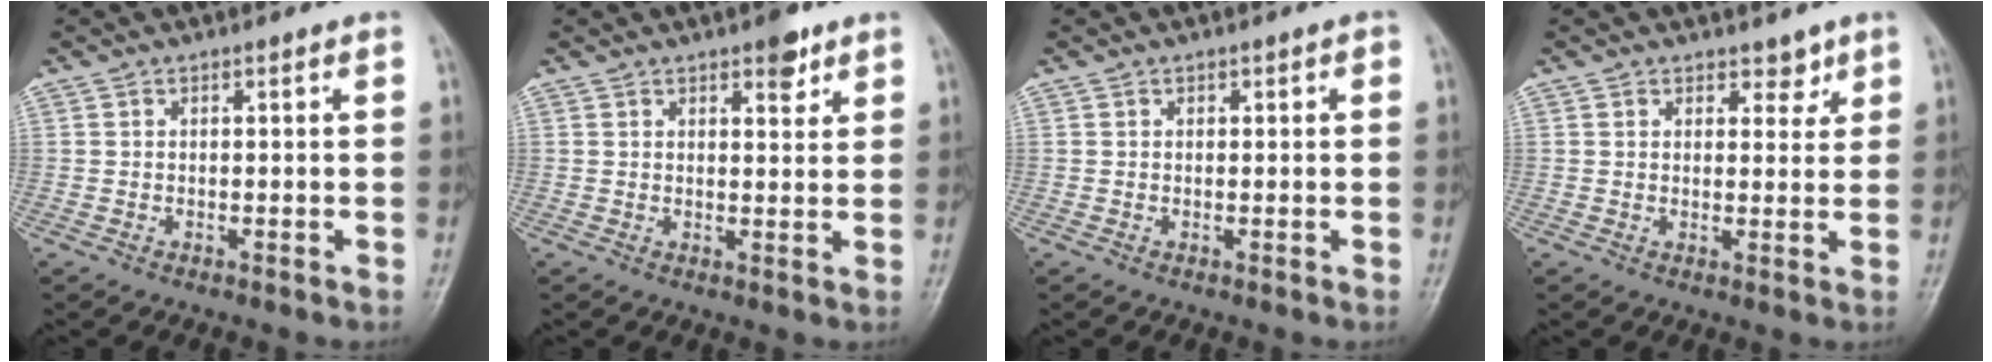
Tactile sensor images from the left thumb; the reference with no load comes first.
{"total": 4.2, "force": [2.7, 1.8, 2.7], "torque": [-0.020, -0.013, 0.035]}
{"total": 0.8, "force": [0.3, 0.6, 0.5], "torque": [0.004, 0.001, 0.003]}
{"total": 3.1, "force": [2.2, 1.9, 1.0], "torque": [0.010, -0.013, 0.031]}